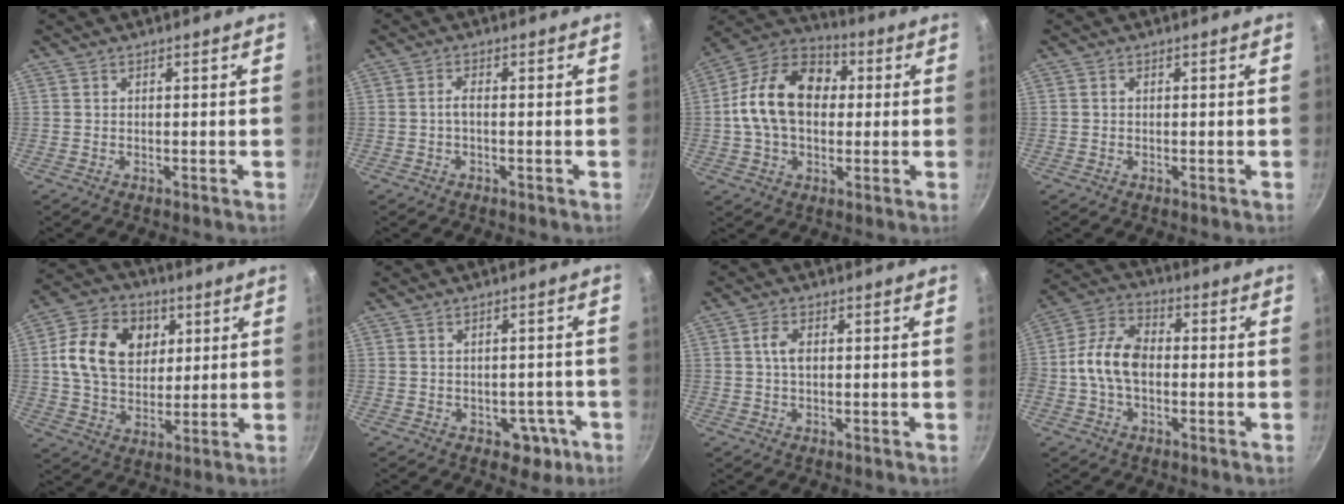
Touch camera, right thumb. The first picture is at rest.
{"total": 1.7, "force": [-0.5, 0.5, 1.5], "torque": [-0.036, 0.010, -0.012]}
{"total": 17.6, "force": [1.3, 12.6, 12.3], "torque": [-0.182, 0.033, 0.005]}
{"total": 0.6, "force": [0.0, 0.5, 0.3], "torque": [-0.004, 0.004, 0.000]}
{"total": 16.0, "force": [4.0, 12.1, 9.7], "torque": [-0.147, 0.000, 0.062]}
{"total": 4.8, "force": [-1.9, 3.7, 2.5], "torque": [-0.003, 0.028, -0.004]}
{"total": 3.3, "force": [0.4, 1.9, 2.6], "torque": [-0.048, 0.005, 0.005]}
{"total": 10.9, "force": [-1.0, 7.2, 8.2], "torque": [-0.141, 0.035, -0.035]}